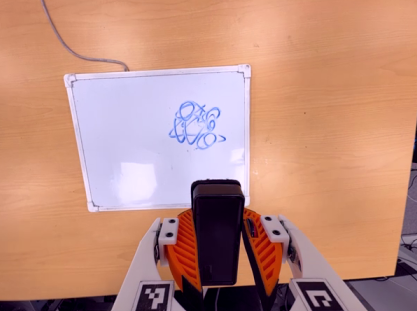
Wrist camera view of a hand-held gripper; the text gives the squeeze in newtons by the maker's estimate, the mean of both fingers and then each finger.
{"total": 9.1, "left": 7.7, "right": 10.5}